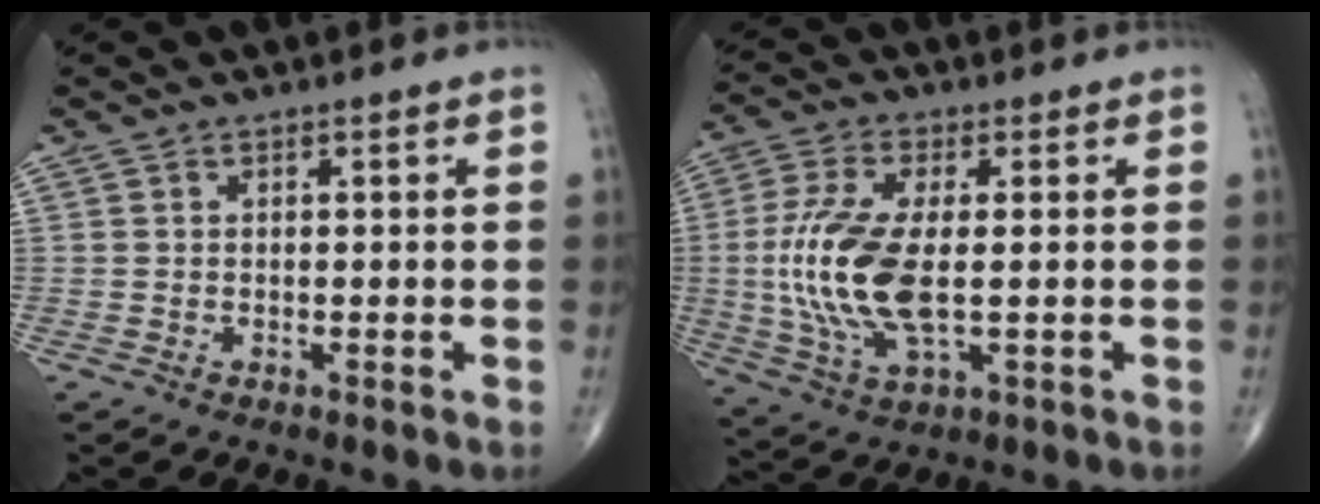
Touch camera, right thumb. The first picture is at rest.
{"total": 14.6, "force": [-0.6, 6.1, 13.3], "torque": [-0.298, -0.007, -0.007]}